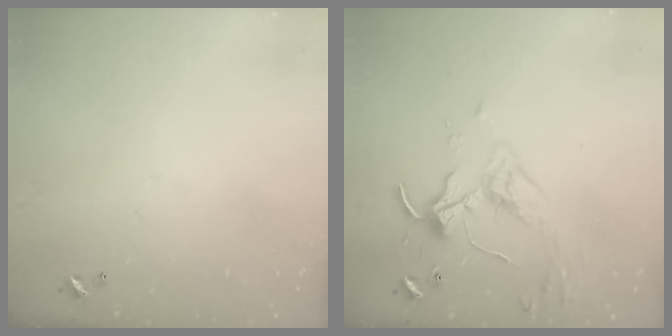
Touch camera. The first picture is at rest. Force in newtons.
{"total": 3.6, "press": 3.5, "slide": 0.7}